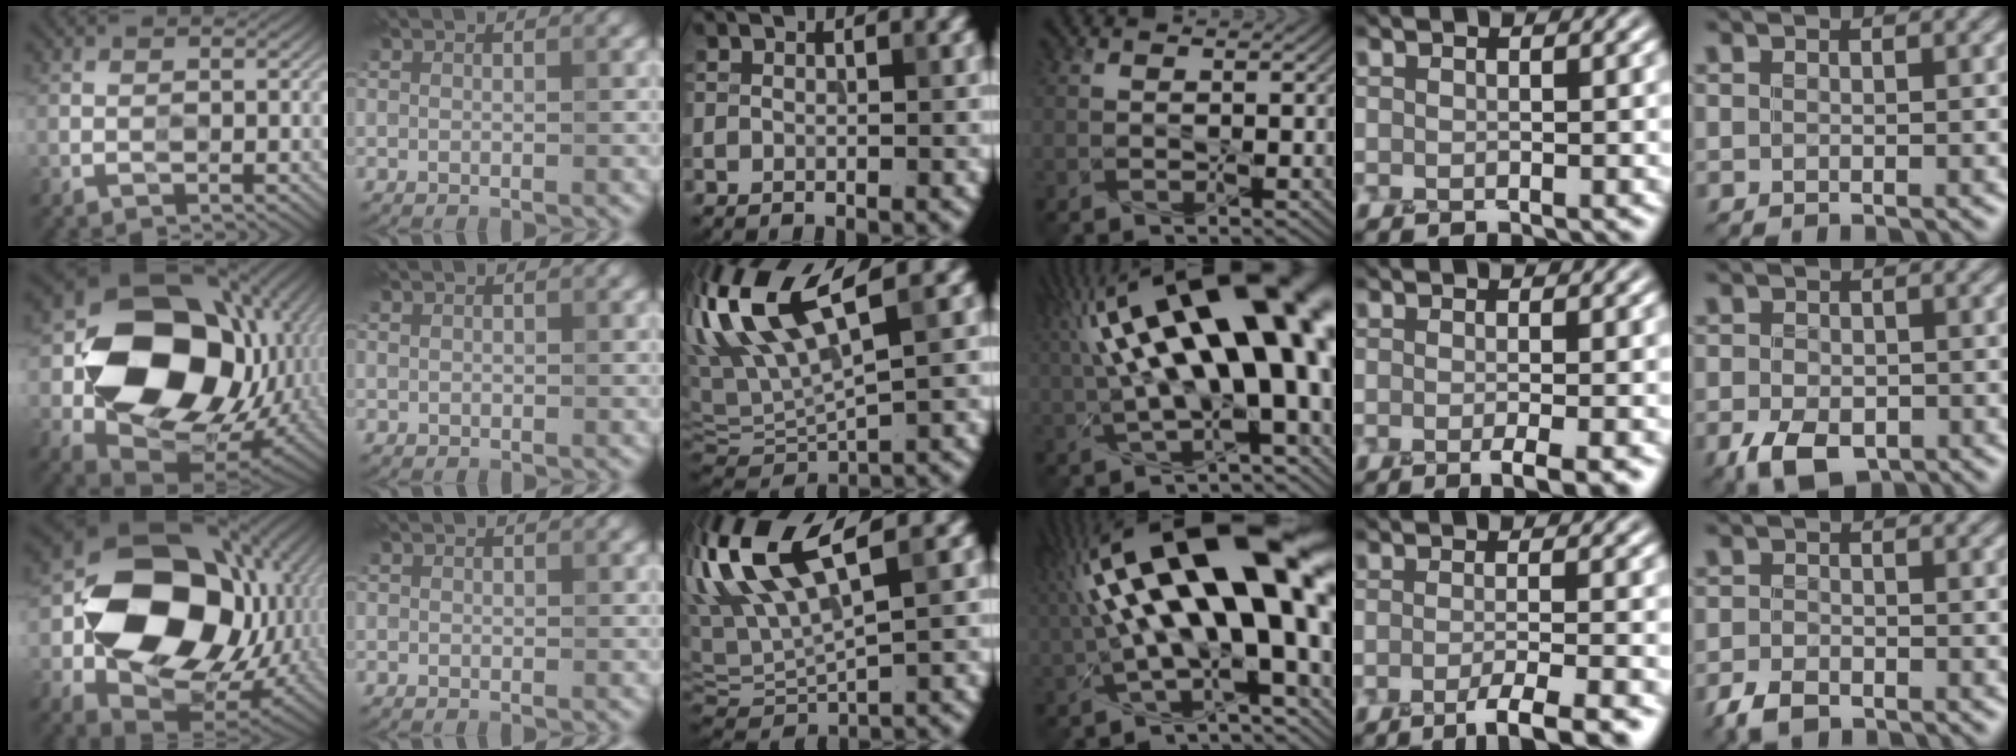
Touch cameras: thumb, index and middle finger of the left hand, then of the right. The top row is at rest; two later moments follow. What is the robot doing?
{"motion": "screw", "object": "dispenser bottle"}